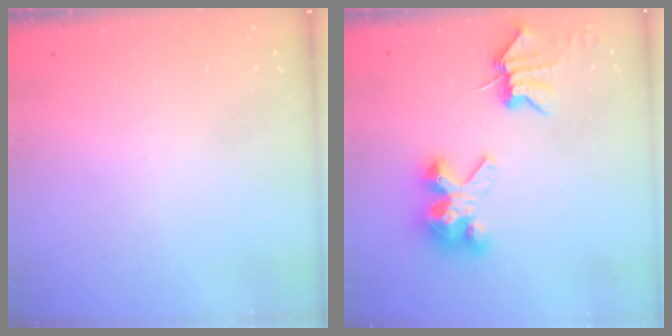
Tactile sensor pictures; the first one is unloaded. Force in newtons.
{"total": 7.0, "press": 6.9, "slide": 0.6}